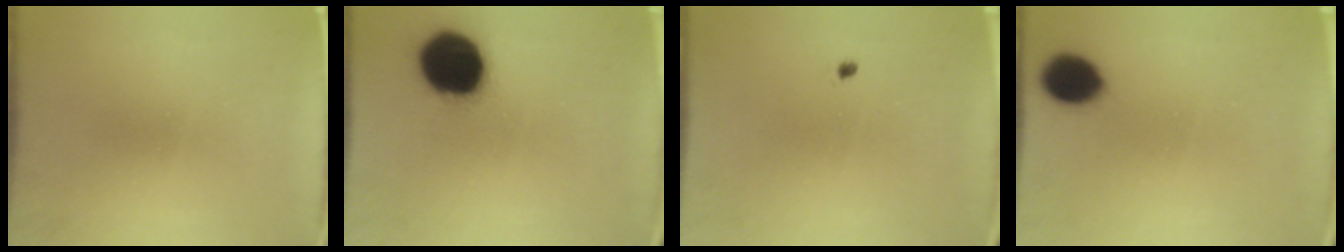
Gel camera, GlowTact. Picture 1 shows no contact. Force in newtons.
{"total": 19.1}
{"total": 0.6}
{"total": 9.1}